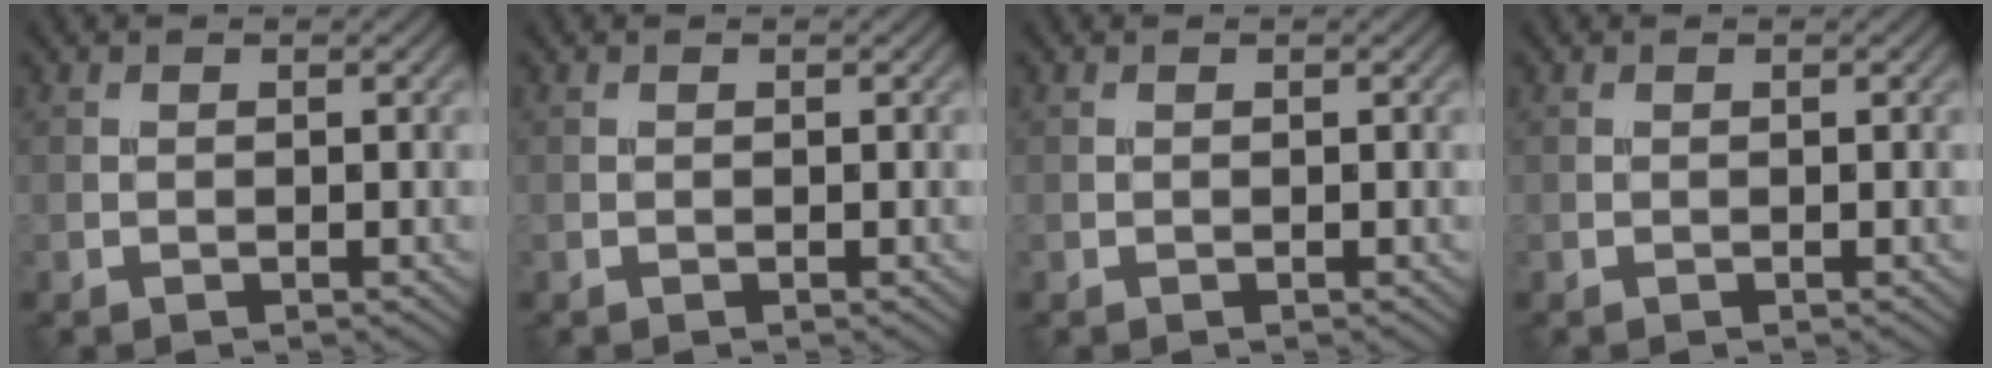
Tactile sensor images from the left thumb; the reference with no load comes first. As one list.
[{"total": 0.0}, {"total": 0.0}, {"total": 0.0}]